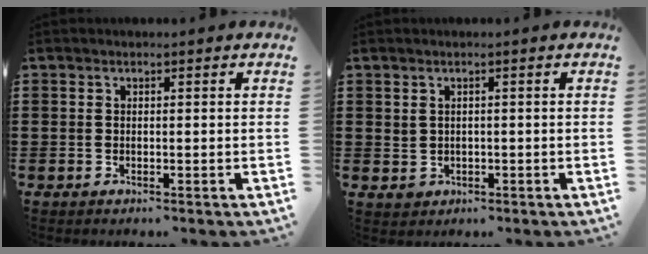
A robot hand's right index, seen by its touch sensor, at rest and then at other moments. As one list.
[{"total": 1.3, "force": [0.3, 1.2, 0.4], "torque": [-0.014, 0.002, 0.006]}]